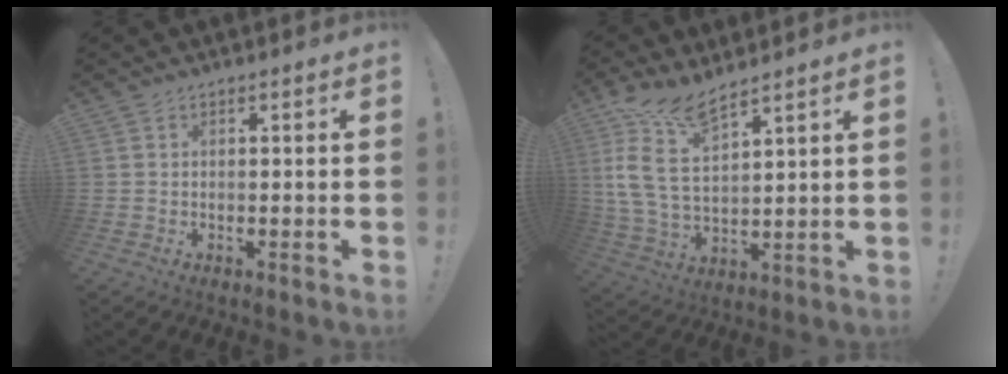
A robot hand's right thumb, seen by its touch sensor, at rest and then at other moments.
{"total": 12.2, "force": [8.4, 4.1, 7.8], "torque": [-0.171, -0.041, 0.159]}